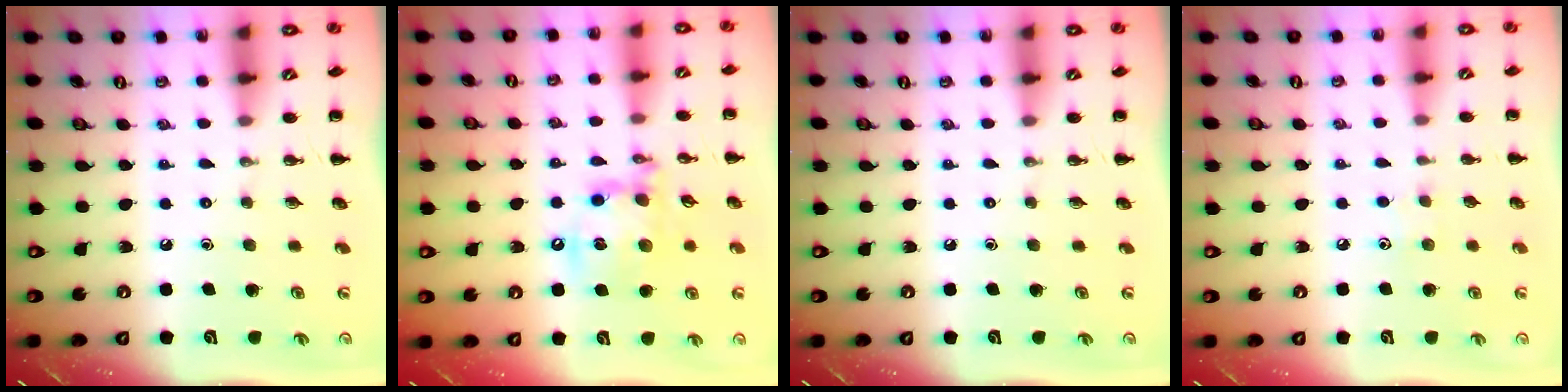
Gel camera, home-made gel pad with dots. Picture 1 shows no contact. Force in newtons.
{"total": 14.6, "press": 14.3, "slide": 3.0}
{"total": 0.0}
{"total": 4.2, "press": 4.0, "slide": 1.2}